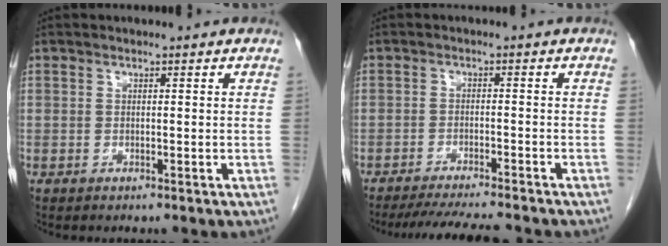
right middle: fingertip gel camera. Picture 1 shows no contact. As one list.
[{"total": 9.2, "force": [-8.3, 0.1, 3.9], "torque": [-0.059, -0.018, -0.124]}]